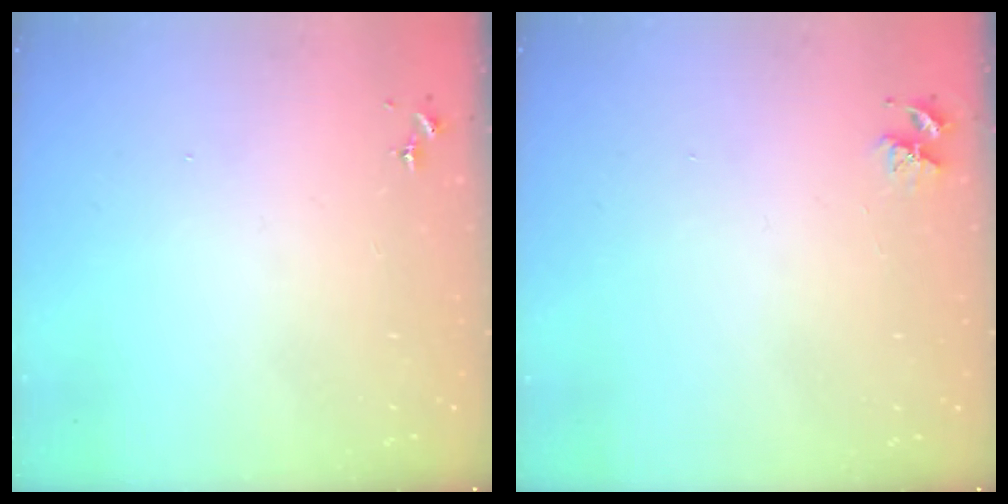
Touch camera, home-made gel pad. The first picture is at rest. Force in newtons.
{"total": 3.6, "press": 3.6, "slide": 0.5}